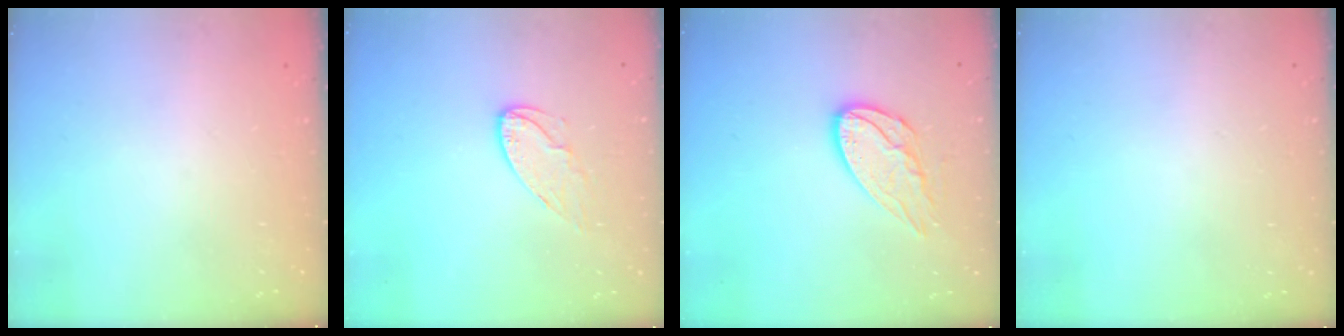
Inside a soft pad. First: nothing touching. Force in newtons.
{"total": 7.2, "press": 7.2, "slide": 0.1}
{"total": 10.9, "press": 10.9, "slide": 0.6}
{"total": 0.0}